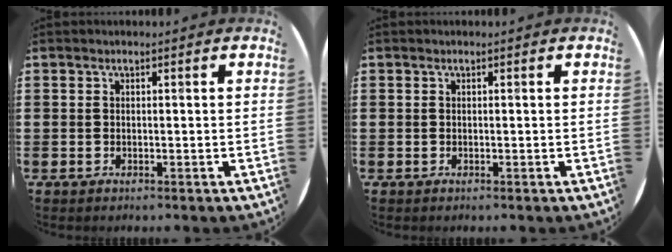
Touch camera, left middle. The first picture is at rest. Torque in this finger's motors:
{"motor_torque": [0.00, 0.00, 0.00, 0.00]}